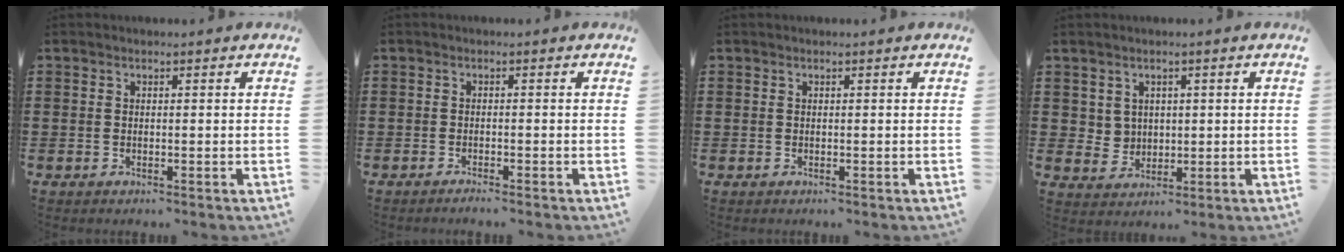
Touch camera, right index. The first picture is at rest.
{"total": 1.1, "force": [-1.1, -0.3, 0.1], "torque": [-0.002, -0.002, -0.021]}
{"total": 0.0}
{"total": 3.0, "force": [1.6, 2.5, 0.4], "torque": [-0.020, 0.008, 0.030]}